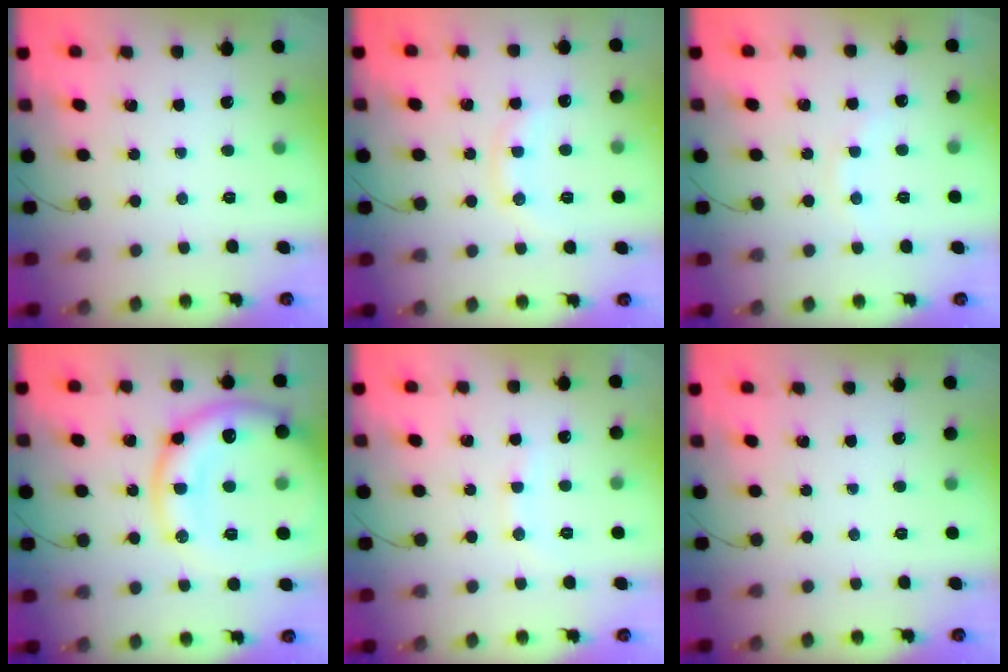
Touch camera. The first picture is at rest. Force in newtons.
{"total": 8.1, "press": 8.0, "slide": 1.1}
{"total": 6.3, "press": 6.2, "slide": 1.3}
{"total": 21.5, "press": 21.4, "slide": 2.2}
{"total": 4.4, "press": 4.2, "slide": 1.2}
{"total": 0.0}